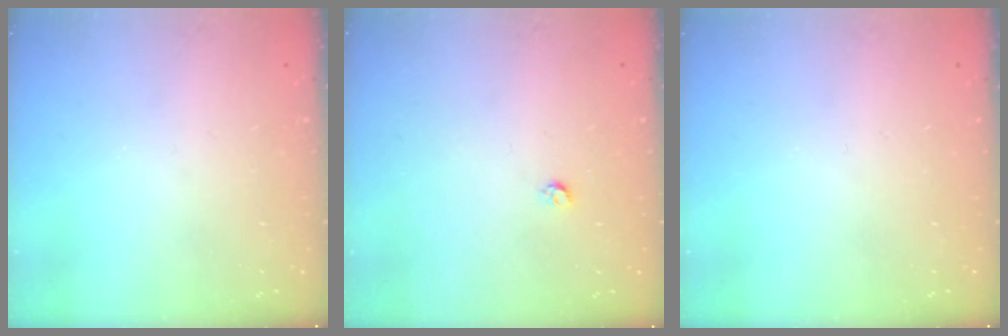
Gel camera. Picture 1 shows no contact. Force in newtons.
{"total": 3.0, "press": 3.0, "slide": 0.2}
{"total": 0.0}